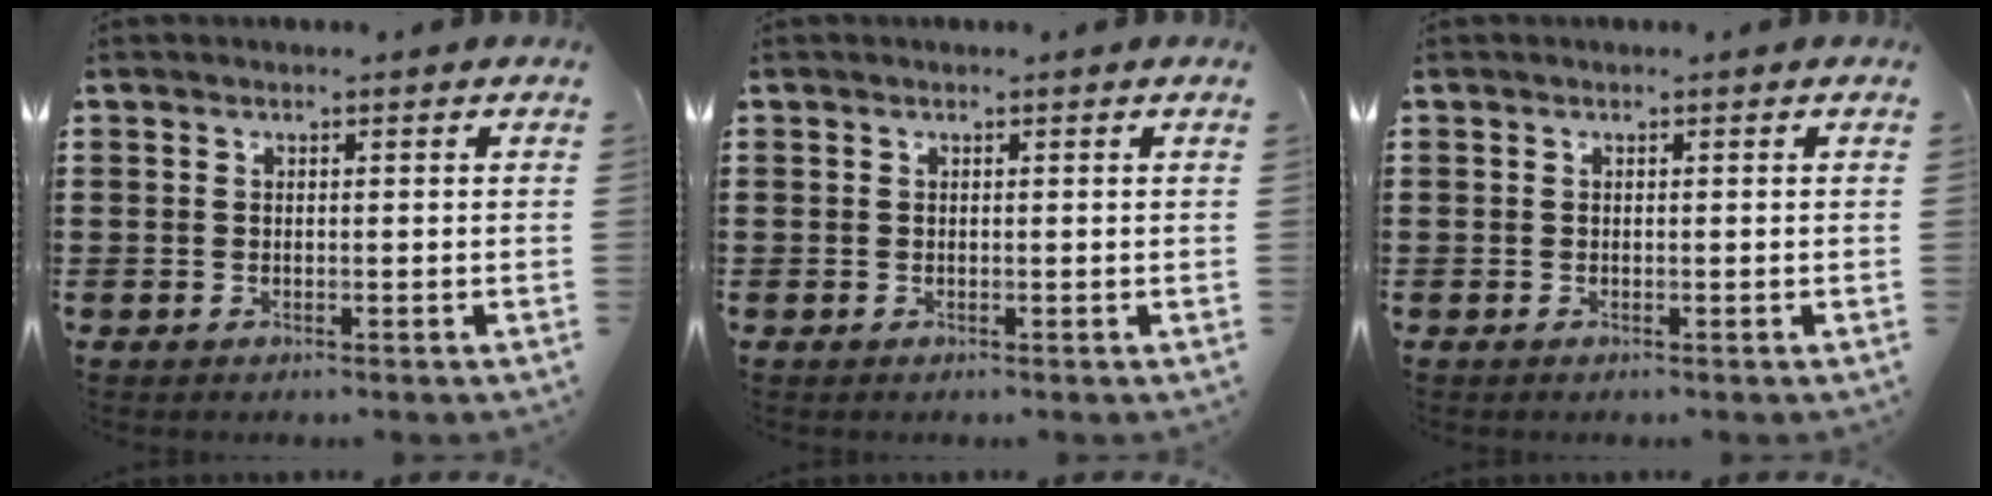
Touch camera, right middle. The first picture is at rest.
{"total": 0.0}
{"total": 0.0}